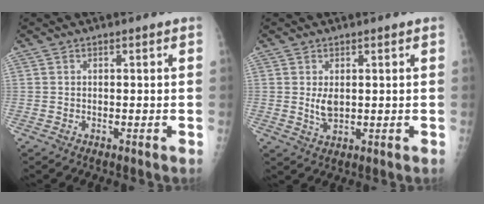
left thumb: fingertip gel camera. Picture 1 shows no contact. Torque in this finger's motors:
{"motor_torque": [0.06, 0.03, 0.40, 0.03, 0.03]}